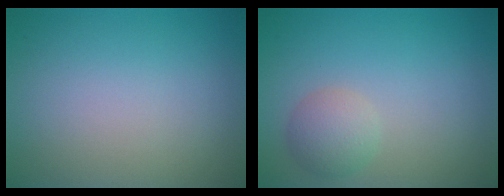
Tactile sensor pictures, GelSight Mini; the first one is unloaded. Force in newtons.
{"total": 2.3, "press": 2.3, "slide": 0.2}